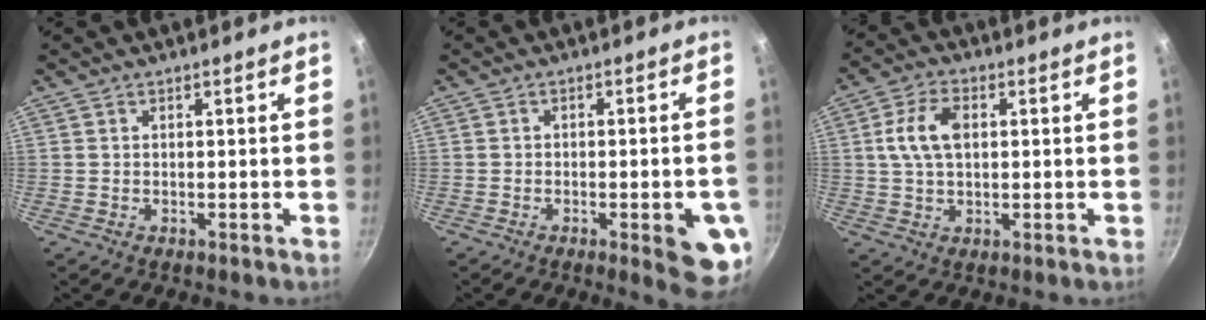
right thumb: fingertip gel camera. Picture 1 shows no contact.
{"total": 9.3, "force": [-3.0, 2.5, 8.4], "torque": [-0.079, 0.009, -0.035]}
{"total": 8.1, "force": [1.3, 4.9, 6.3], "torque": [-0.113, 0.012, 0.020]}